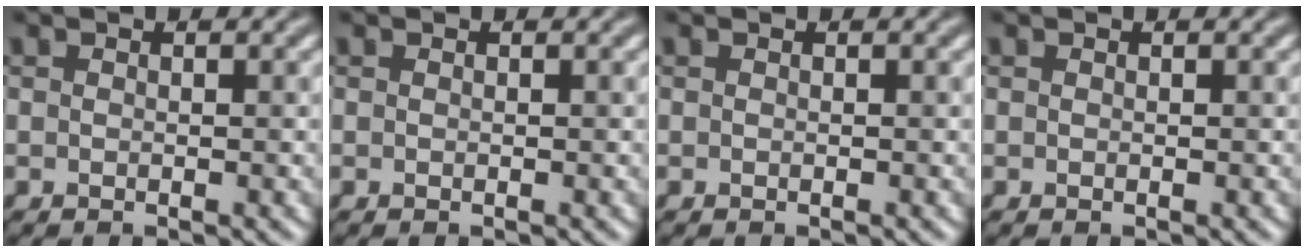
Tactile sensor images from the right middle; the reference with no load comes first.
{"total": 0.0}
{"total": 0.0}
{"total": 0.0}